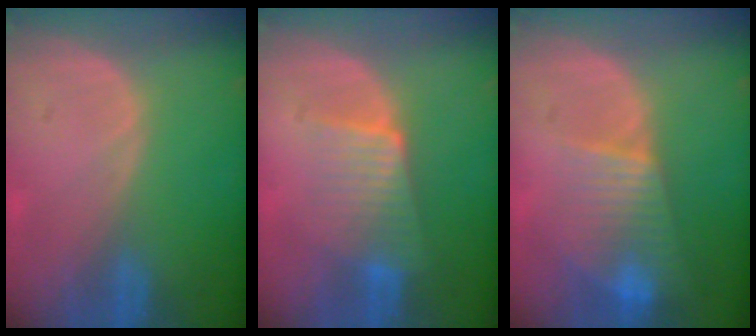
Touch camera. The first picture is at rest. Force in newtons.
{"total": 6.2, "press": 5.9, "slide": 1.8}
{"total": 8.0, "press": 6.9, "slide": 4.1}